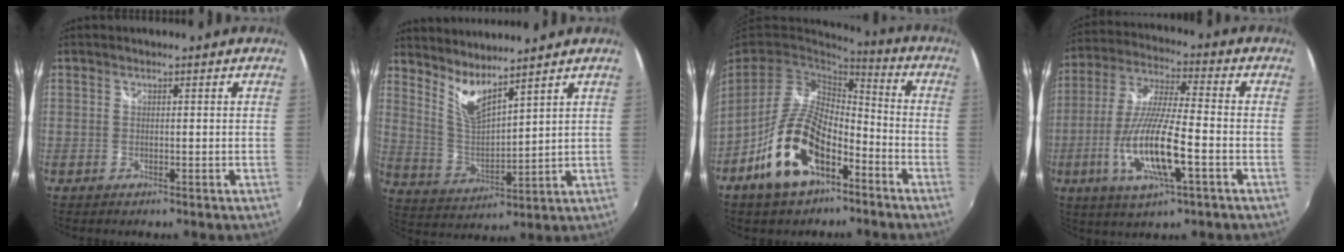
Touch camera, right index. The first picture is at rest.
{"total": 7.7, "force": [6.5, 0.9, 4.1], "torque": [-0.080, -0.018, 0.132]}
{"total": 16.0, "force": [-8.5, 7.9, 11.0], "torque": [-0.221, -0.001, -0.146]}
{"total": 15.5, "force": [-5.2, 3.2, 14.2], "torque": [-0.294, -0.016, -0.097]}